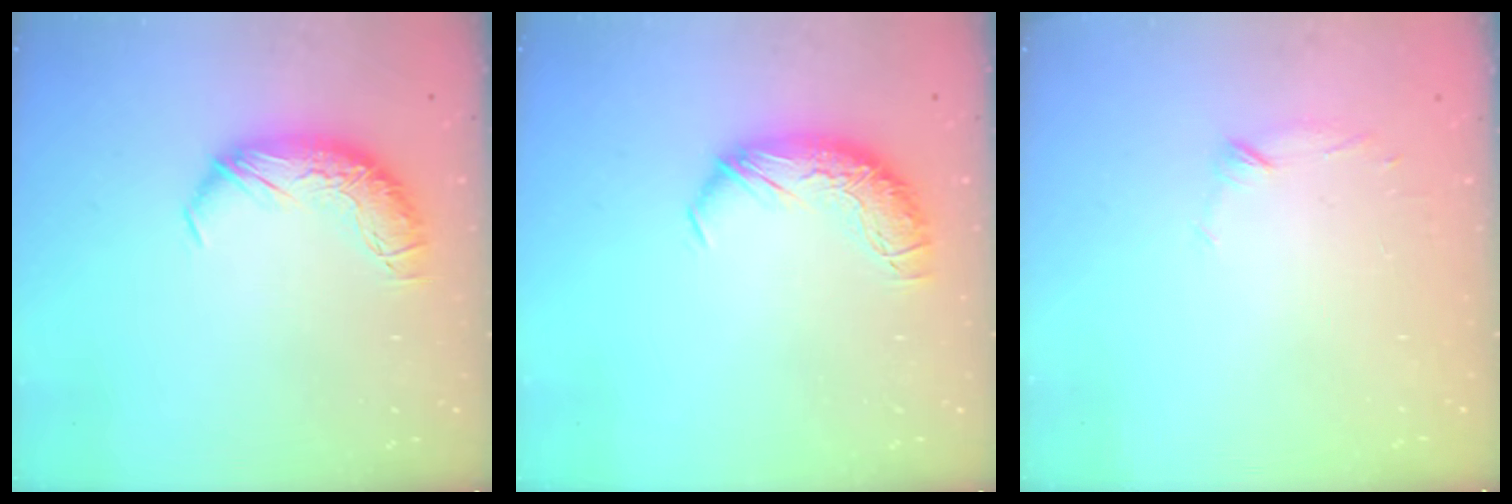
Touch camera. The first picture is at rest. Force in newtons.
{"total": 0.0}
{"total": 7.0, "press": 7.0, "slide": 0.8}